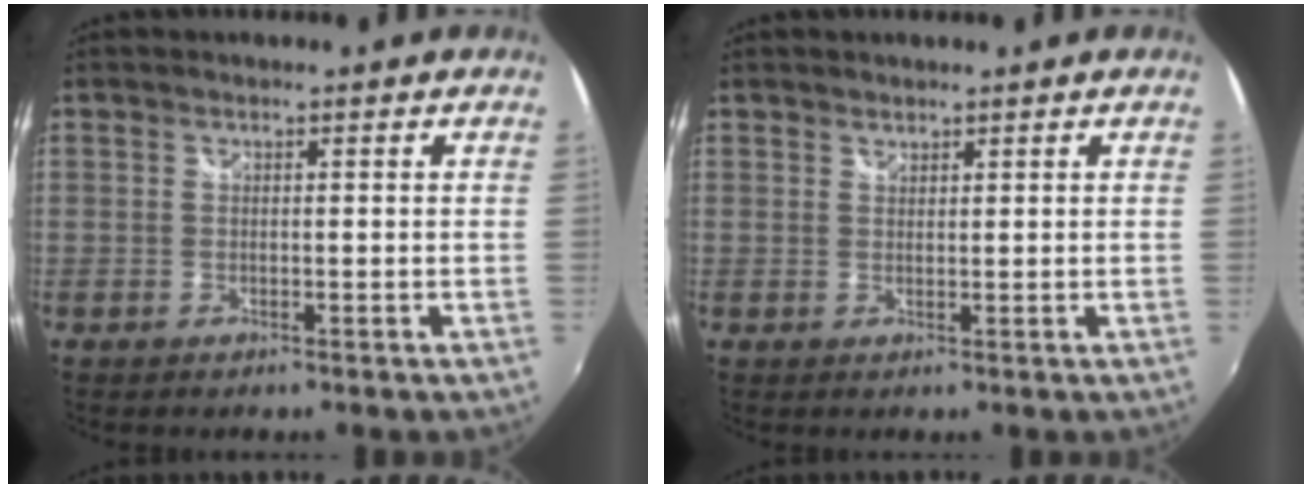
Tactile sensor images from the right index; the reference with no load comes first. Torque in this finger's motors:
{"motor_torque": [-0.03, 0.05, -0.03, 0.00]}